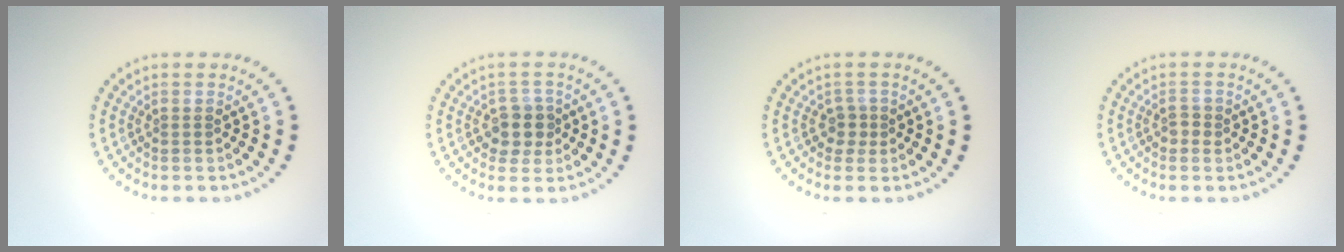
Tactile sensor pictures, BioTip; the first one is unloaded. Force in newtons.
{"total": 2.7, "press": 2.4, "slide": 1.1}
{"total": 1.4, "press": 1.2, "slide": 0.8}
{"total": 1.2, "press": 1.1, "slide": 0.4}